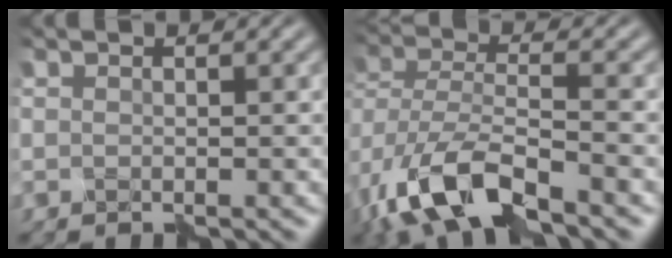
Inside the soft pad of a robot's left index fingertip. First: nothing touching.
{"total": 9.3, "force": [-5.4, 3.9, 6.5], "torque": [-0.147, -0.013, -0.109]}